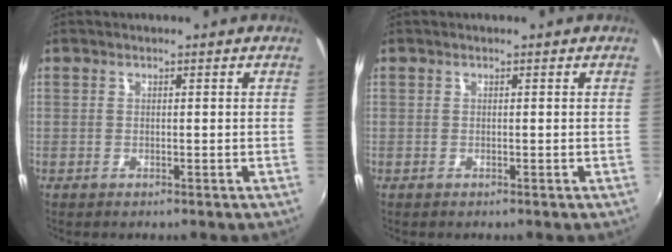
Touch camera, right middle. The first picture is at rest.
{"total": 0.0}